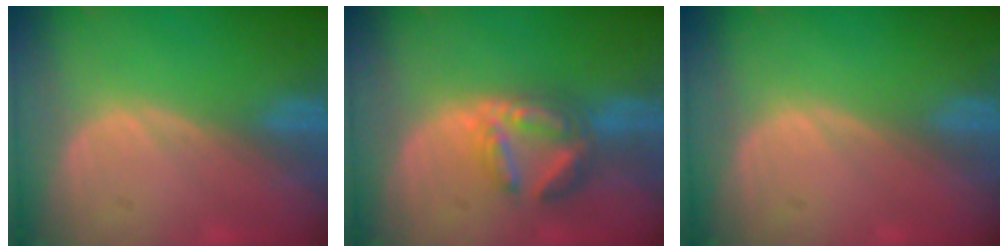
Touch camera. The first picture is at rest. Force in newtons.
{"total": 6.9, "press": 6.0, "slide": 3.3}
{"total": 0.0}